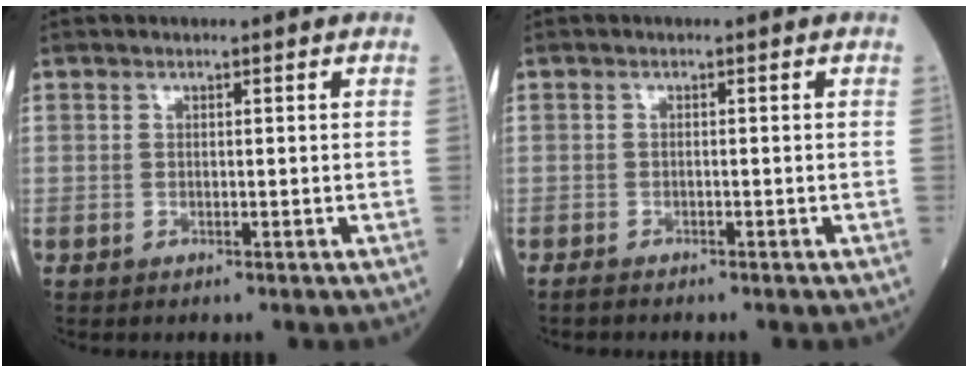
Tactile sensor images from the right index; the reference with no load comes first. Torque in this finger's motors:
{"motor_torque": [-0.10, -0.12, -0.01, 0.01]}